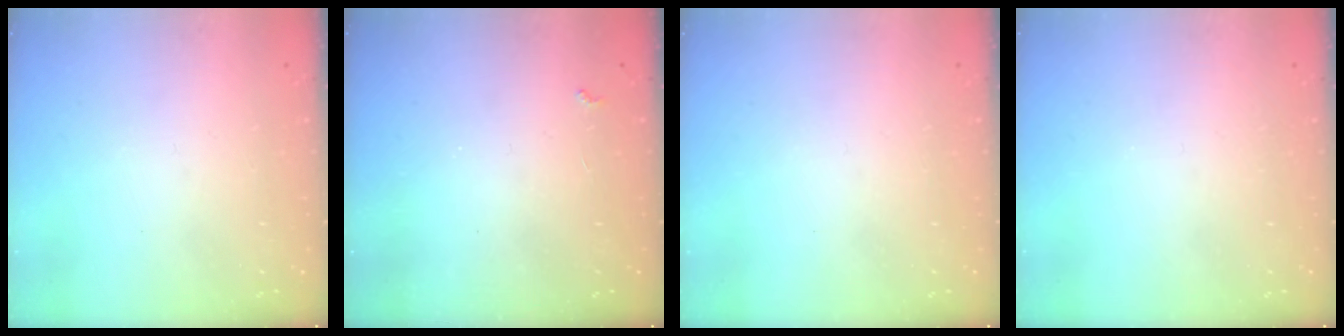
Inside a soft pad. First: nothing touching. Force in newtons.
{"total": 2.9, "press": 2.9, "slide": 0.5}
{"total": 0.0}
{"total": 0.0}